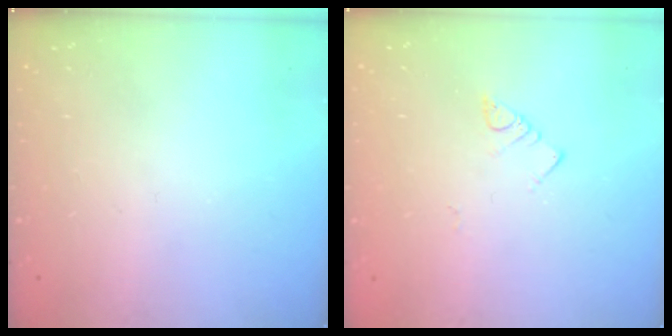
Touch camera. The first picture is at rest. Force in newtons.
{"total": 2.7, "press": 2.6, "slide": 0.5}